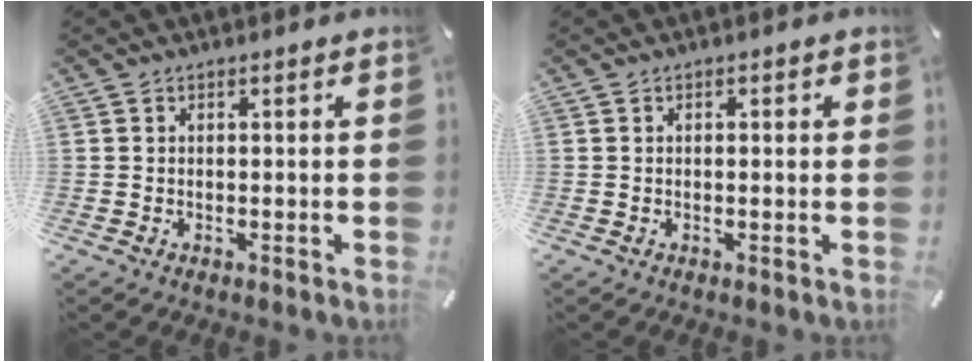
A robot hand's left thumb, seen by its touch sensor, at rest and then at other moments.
{"total": 1.0, "force": [0.0, 0.3, 0.9], "torque": [-0.016, 0.002, -0.001]}